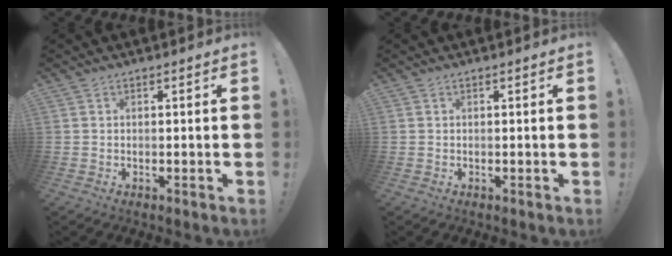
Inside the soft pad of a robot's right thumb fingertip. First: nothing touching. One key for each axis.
{"total": 0.0}